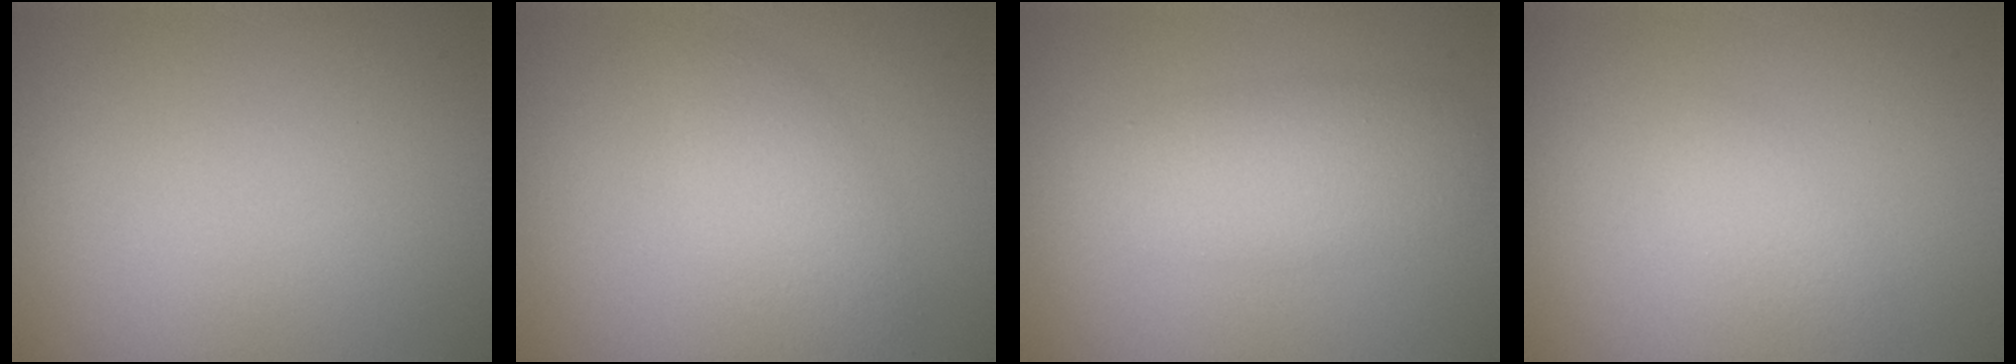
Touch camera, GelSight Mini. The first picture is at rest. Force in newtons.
{"total": 3.1, "press": 3.1, "slide": 0.1}
{"total": 4.0, "press": 4.0, "slide": 0.0}
{"total": 1.5, "press": 1.5, "slide": 0.0}